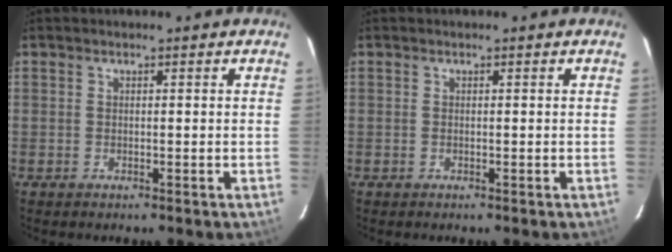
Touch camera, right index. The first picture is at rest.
{"total": 0.0}